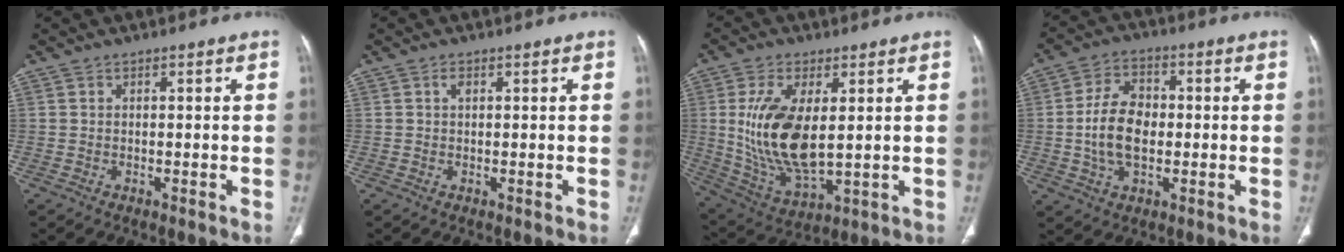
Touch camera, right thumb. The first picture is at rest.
{"total": 0.9, "force": [0.4, 0.4, 0.7], "torque": [-0.008, 0.000, 0.004]}
{"total": 15.7, "force": [1.9, 7.6, 13.6], "torque": [-0.265, -0.021, 0.052]}
{"total": 10.5, "force": [-0.6, 6.8, 8.0], "torque": [-0.137, 0.012, -0.016]}